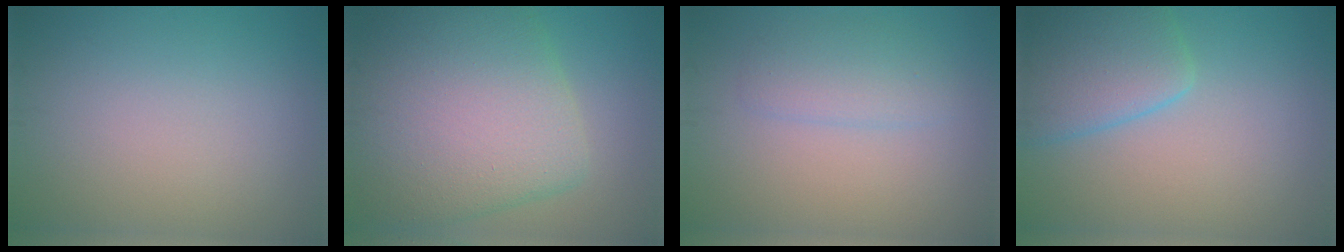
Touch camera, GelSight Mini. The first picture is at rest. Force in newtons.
{"total": 10.9, "press": 10.9, "slide": 0.4}
{"total": 2.2, "press": 2.2, "slide": 0.1}
{"total": 5.2, "press": 5.2, "slide": 0.3}